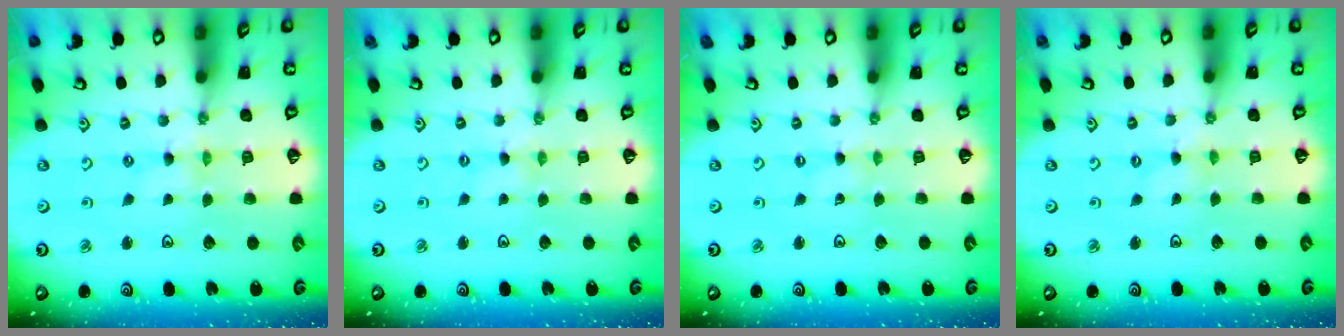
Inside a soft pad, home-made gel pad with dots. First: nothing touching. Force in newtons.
{"total": 0.0}
{"total": 0.0}
{"total": 0.0}